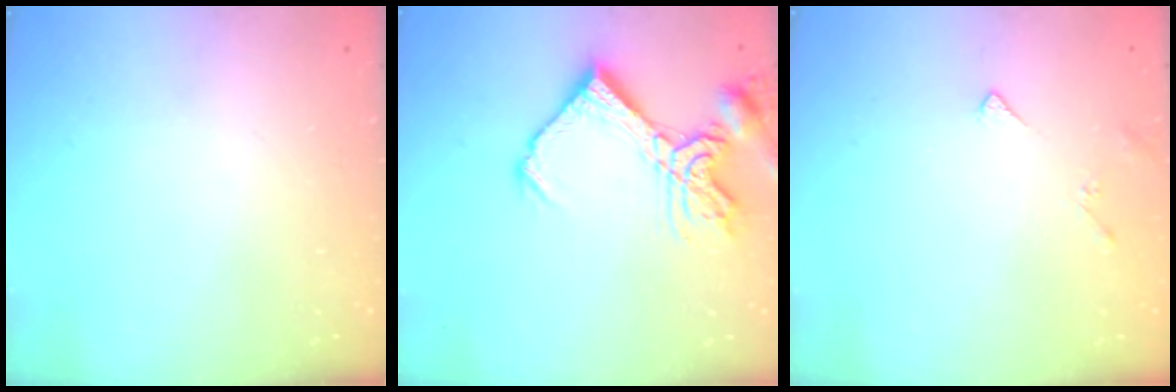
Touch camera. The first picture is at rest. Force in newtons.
{"total": 16.3, "press": 16.2, "slide": 1.9}
{"total": 3.8, "press": 3.7, "slide": 0.7}